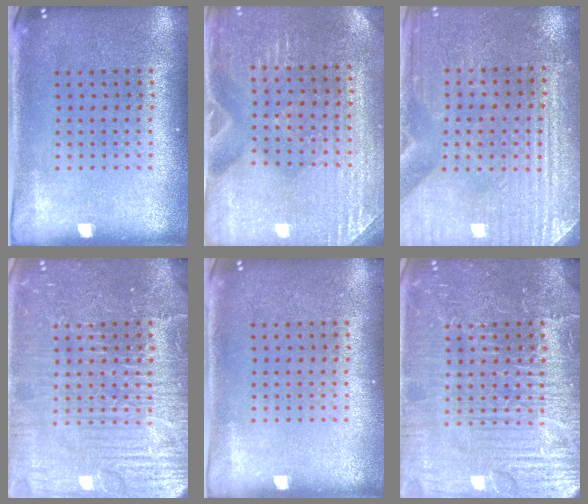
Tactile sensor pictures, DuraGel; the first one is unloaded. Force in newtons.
{"total": 3.0, "press": 2.9, "slide": 0.2}
{"total": 3.2, "press": 3.1, "slide": 0.7}
{"total": 7.3, "press": 7.2, "slide": 1.0}
{"total": 0.0}
{"total": 7.7, "press": 7.7, "slide": 0.9}